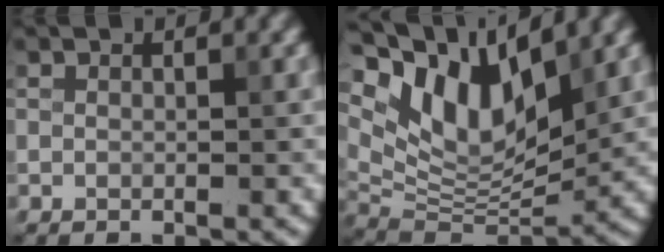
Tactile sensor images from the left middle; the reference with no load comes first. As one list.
[{"total": 10.4, "force": [5.6, 4.5, 7.6], "torque": [-0.143, -0.002, 0.105]}]